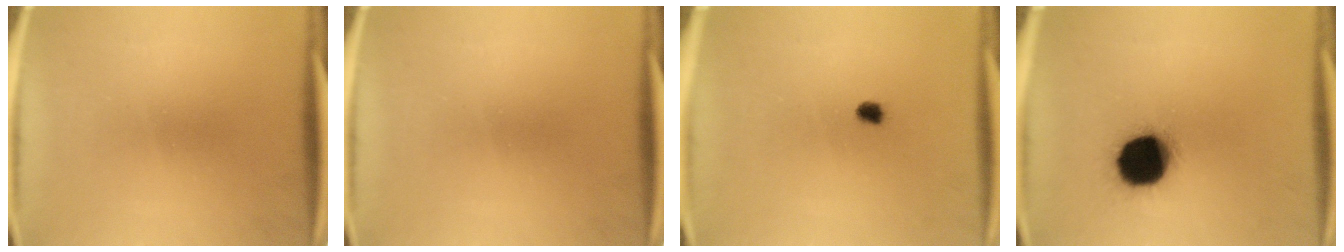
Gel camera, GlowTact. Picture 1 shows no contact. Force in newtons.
{"total": 0.0}
{"total": 1.7}
{"total": 17.8}